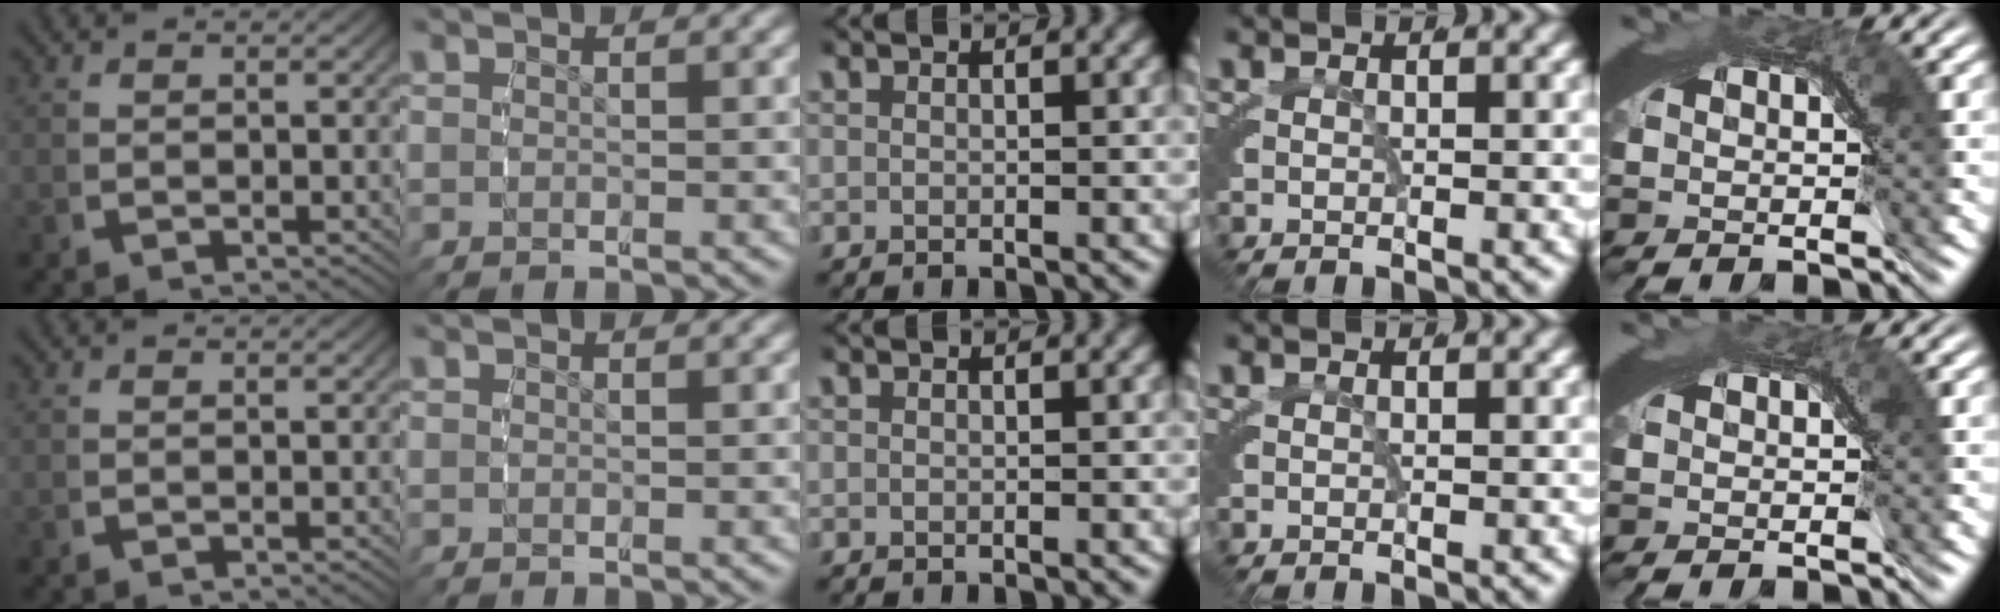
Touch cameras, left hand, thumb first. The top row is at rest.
{}